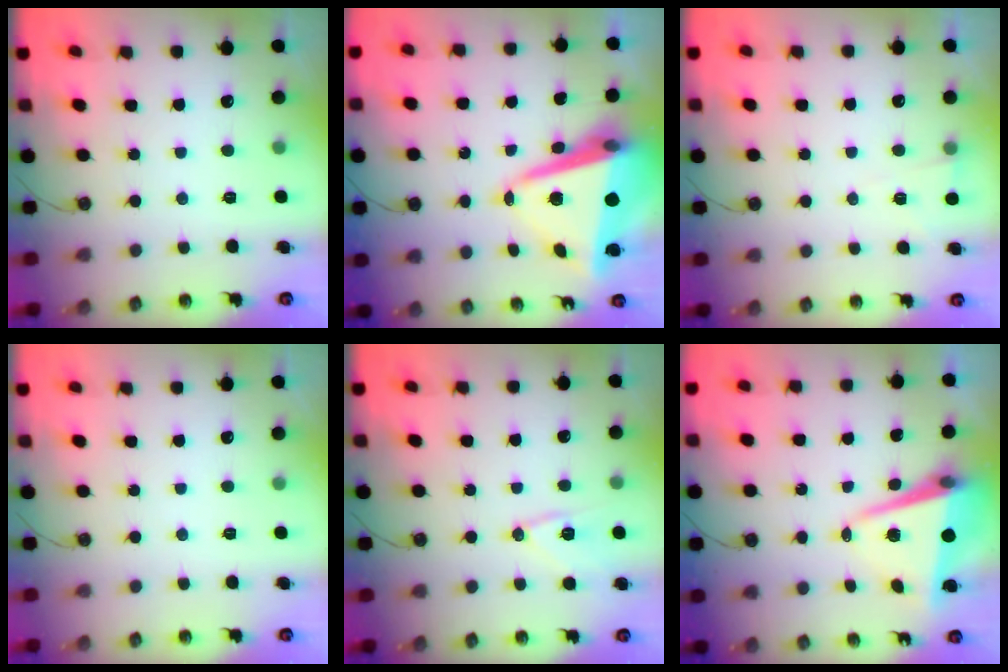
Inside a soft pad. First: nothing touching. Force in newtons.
{"total": 13.4, "press": 13.3, "slide": 1.4}
{"total": 4.0, "press": 2.5, "slide": 3.1}
{"total": 0.0}
{"total": 11.5, "press": 11.5, "slide": 0.2}
{"total": 8.8, "press": 8.6, "slide": 1.5}